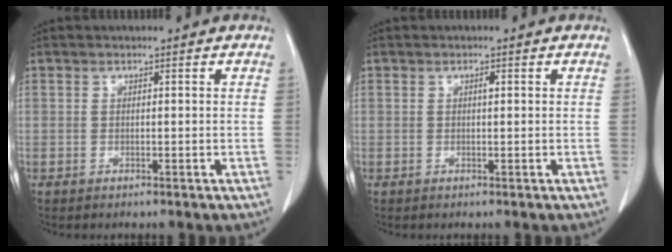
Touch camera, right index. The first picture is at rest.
{"total": 0.5, "force": [0.2, 0.1, 0.5], "torque": [-0.012, 0.000, 0.003]}